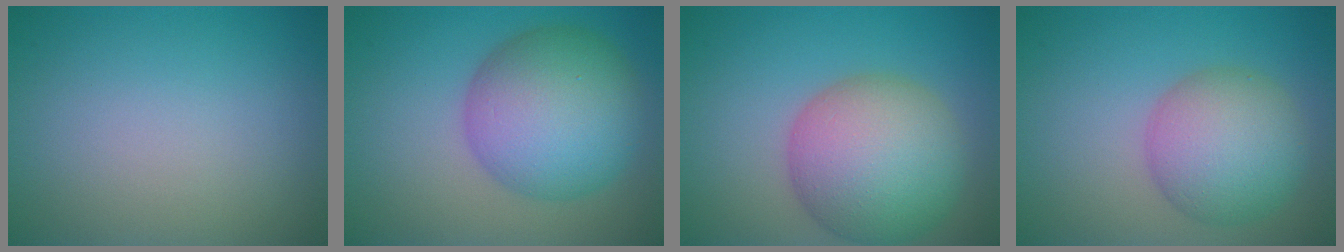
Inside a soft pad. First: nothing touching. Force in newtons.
{"total": 9.8, "press": 9.8, "slide": 0.3}
{"total": 9.5, "press": 9.5, "slide": 0.5}
{"total": 6.6, "press": 6.6, "slide": 0.2}